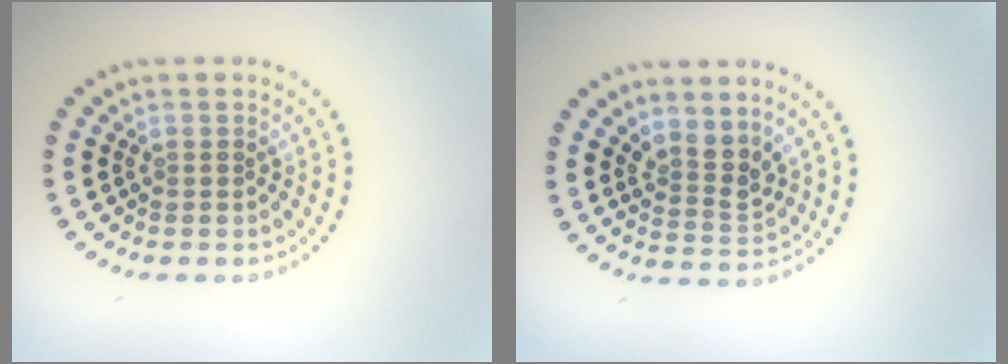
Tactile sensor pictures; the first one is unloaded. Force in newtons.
{"total": 2.6, "press": 2.0, "slide": 1.7}